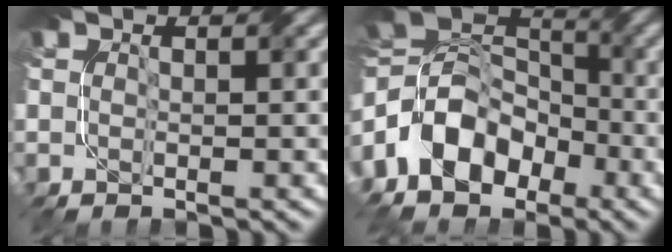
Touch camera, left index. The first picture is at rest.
{"total": 9.8, "force": [-4.8, 6.7, 5.3], "torque": [-0.103, -0.001, -0.107]}